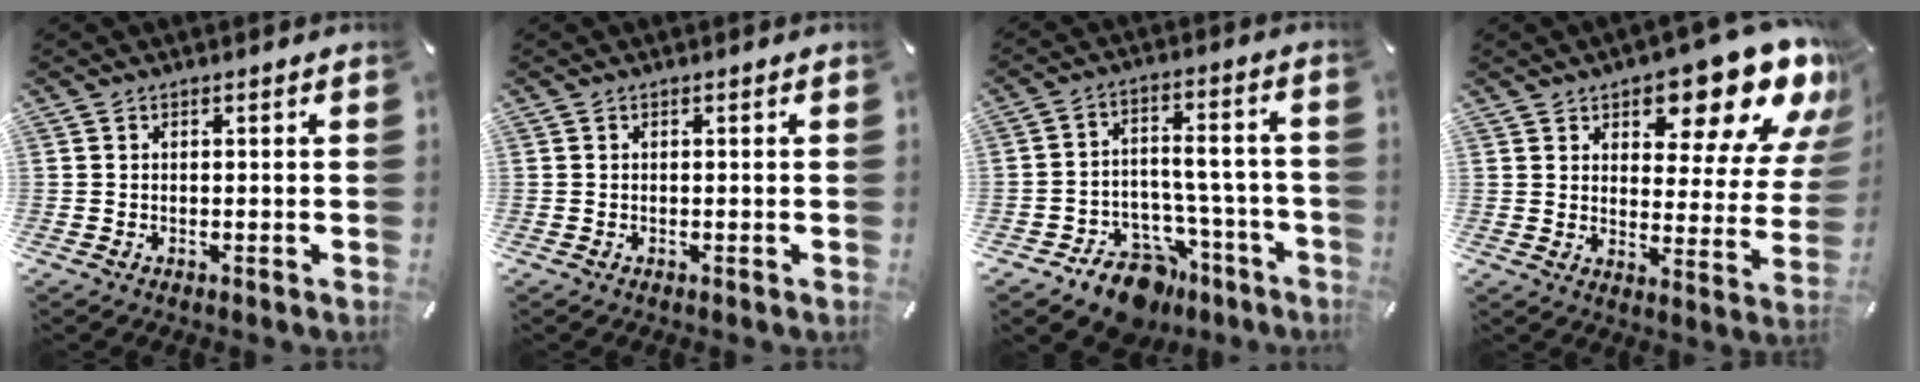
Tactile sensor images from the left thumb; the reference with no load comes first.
{"total": 0.0}
{"total": 12.7, "force": [-8.6, 7.6, 5.6], "torque": [-0.072, 0.058, -0.138]}
{"total": 17.1, "force": [12.5, 7.0, 9.3], "torque": [-0.110, -0.100, 0.203]}